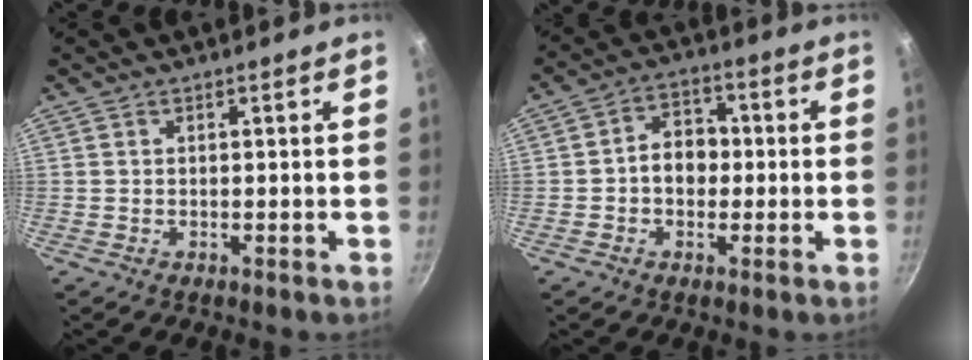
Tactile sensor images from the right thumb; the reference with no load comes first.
{"total": 7.3, "force": [-0.5, 5.7, 4.5], "torque": [-0.030, 0.023, -0.017]}